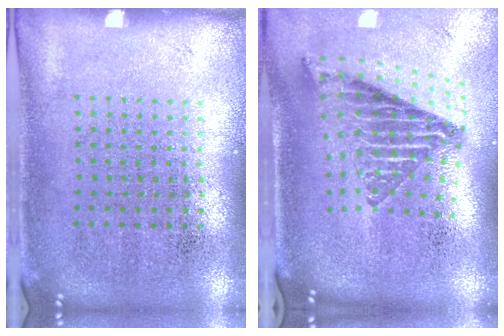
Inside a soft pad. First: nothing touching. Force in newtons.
{"total": 2.2, "press": 1.5, "slide": 1.6}